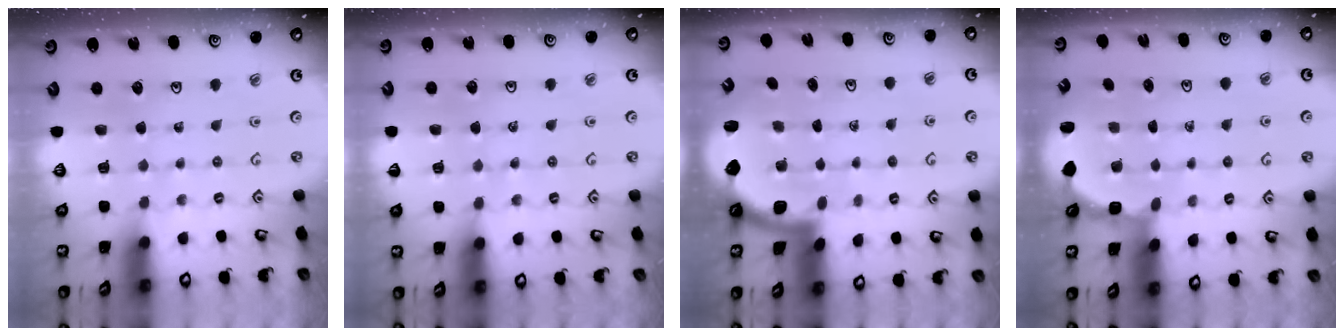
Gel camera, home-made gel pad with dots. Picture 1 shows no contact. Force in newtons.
{"total": 2.1, "press": 2.0, "slide": 0.5}
{"total": 2.3, "press": 2.3, "slide": 0.4}
{"total": 3.0, "press": 2.3, "slide": 1.8}